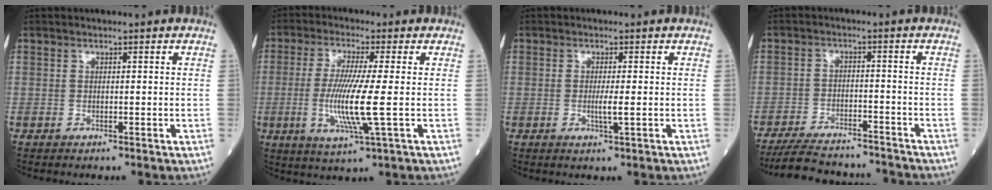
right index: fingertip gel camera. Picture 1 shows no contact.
{"total": 9.6, "force": [-1.2, -0.3, 9.5], "torque": [-0.198, -0.020, -0.028]}
{"total": 2.1, "force": [-0.3, -0.2, 2.1], "torque": [-0.042, -0.005, -0.005]}
{"total": 13.1, "force": [-12.3, 2.2, 4.0], "torque": [-0.068, -0.001, -0.182]}